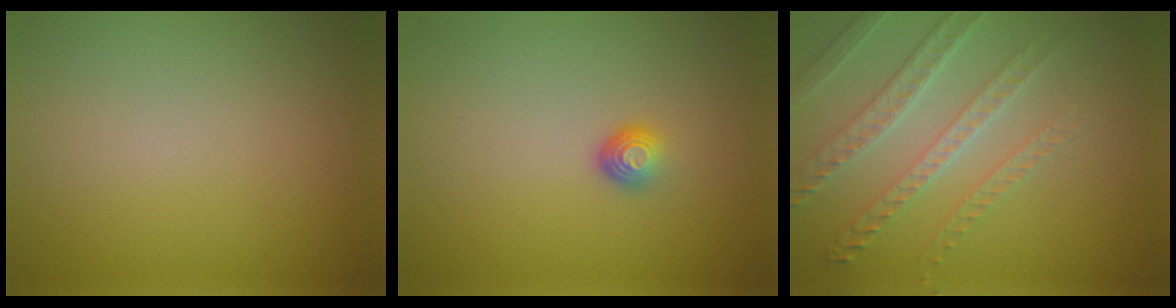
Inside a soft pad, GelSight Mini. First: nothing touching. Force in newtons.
{"total": 1.5, "press": 1.0, "slide": 1.1}
{"total": 4.1, "press": 4.0, "slide": 0.9}